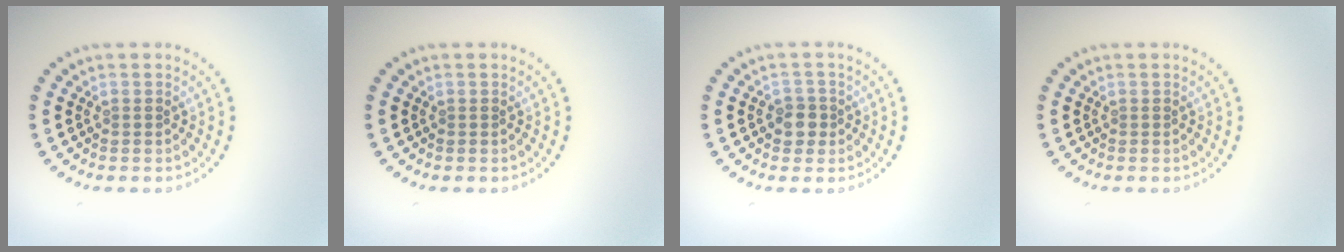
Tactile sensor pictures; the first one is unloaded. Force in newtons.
{"total": 0.0}
{"total": 1.8, "press": 1.6, "slide": 0.7}
{"total": 0.0}